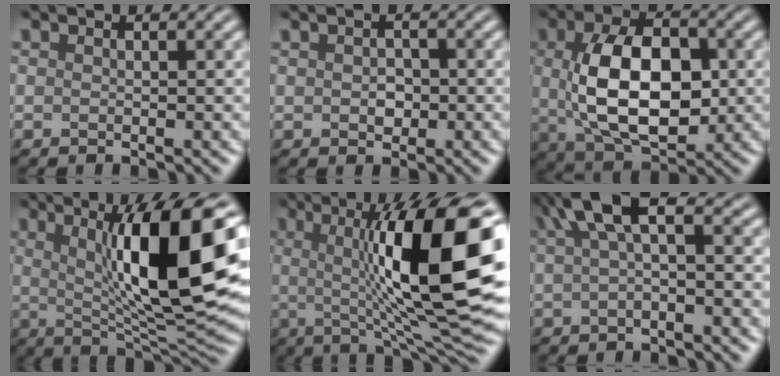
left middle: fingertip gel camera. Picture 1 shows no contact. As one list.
[{"total": 1.6, "force": [0.0, 1.1, 1.1], "torque": [-0.023, 0.001, 0.002]}, {"total": 10.3, "force": [0.2, 5.9, 8.5], "torque": [-0.157, -0.004, 0.008]}, {"total": 14.2, "force": [2.7, 3.6, 13.5], "torque": [-0.187, 0.004, 0.041]}, {"total": 15.3, "force": [1.8, 3.6, 14.8], "torque": [-0.203, 0.007, 0.022]}, {"total": 4.8, "force": [1.6, 1.5, 4.3], "torque": [-0.068, 0.014, 0.021]}]